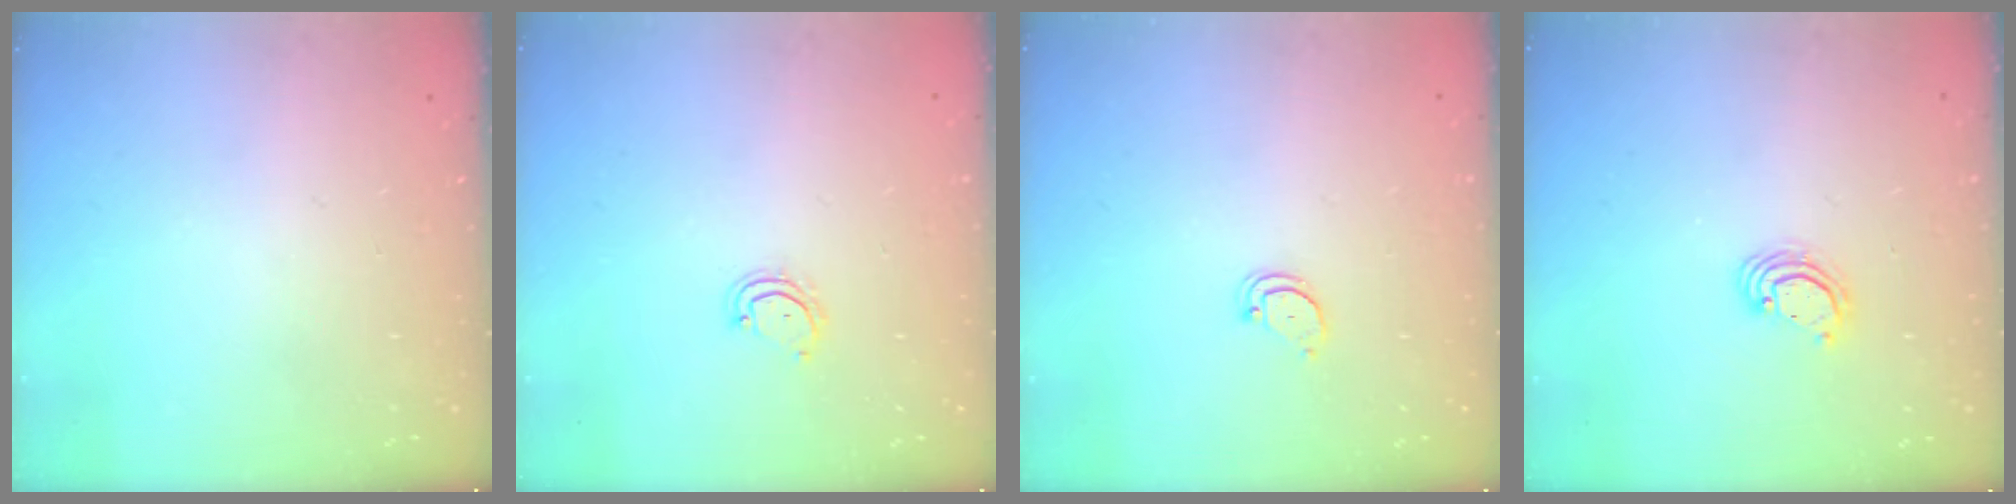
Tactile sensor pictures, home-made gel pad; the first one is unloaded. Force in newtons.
{"total": 4.0, "press": 4.0, "slide": 0.3}
{"total": 2.4, "press": 2.4, "slide": 0.2}
{"total": 3.8, "press": 3.8, "slide": 0.2}